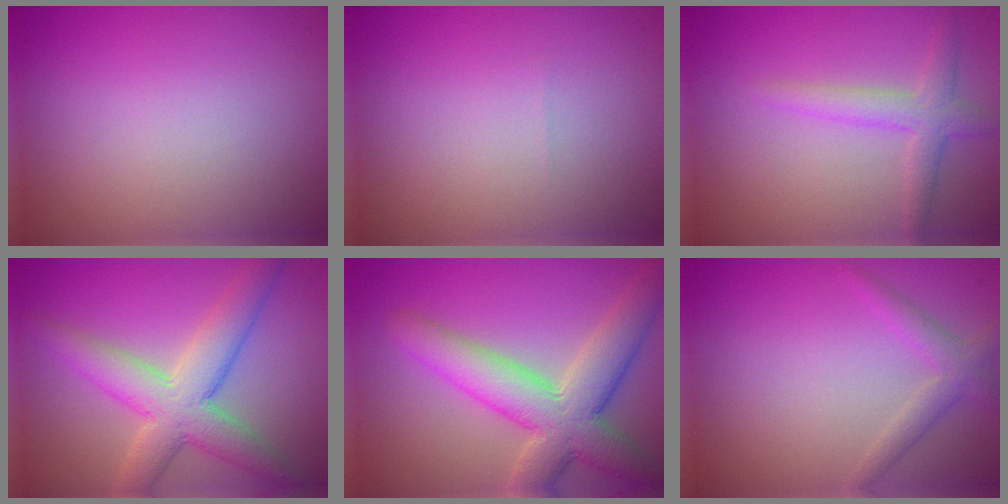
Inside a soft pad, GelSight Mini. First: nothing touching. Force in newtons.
{"total": 0.0}
{"total": 2.7, "press": 2.7, "slide": 0.1}
{"total": 6.5, "press": 6.5, "slide": 0.3}
{"total": 8.0, "press": 8.0, "slide": 0.5}
{"total": 2.0, "press": 2.0, "slide": 0.1}